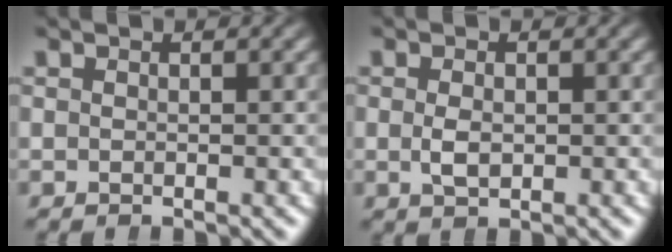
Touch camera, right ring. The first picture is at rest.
{"total": 1.2, "force": [-0.2, 0.5, 1.0], "torque": [-0.028, -0.015, 0.006]}